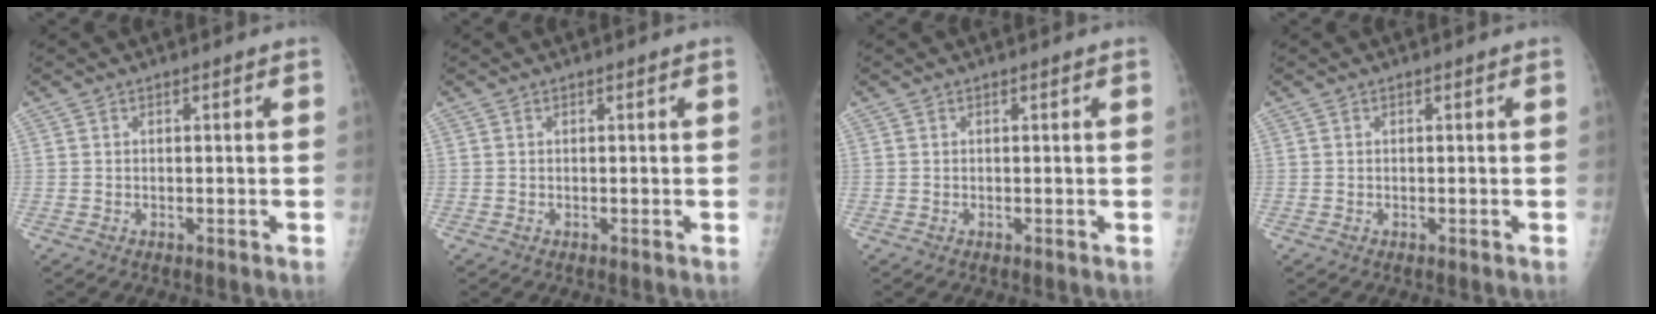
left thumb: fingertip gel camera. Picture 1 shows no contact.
{"total": 0.0}
{"total": 0.0}
{"total": 0.0}